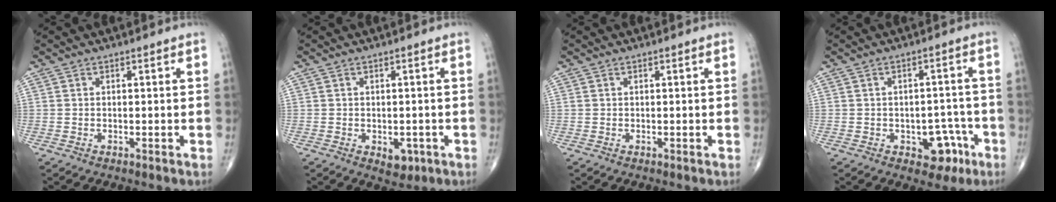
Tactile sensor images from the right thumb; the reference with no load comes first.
{"total": 3.2, "force": [-1.1, 2.1, 2.2], "torque": [-0.011, 0.001, -0.007]}
{"total": 0.0}
{"total": 6.7, "force": [-3.0, 4.4, 4.1], "torque": [-0.015, 0.028, -0.033]}